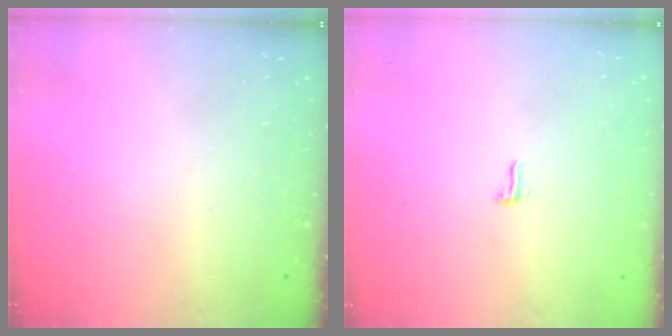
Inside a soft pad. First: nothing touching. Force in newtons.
{"total": 3.7, "press": 3.3, "slide": 1.7}